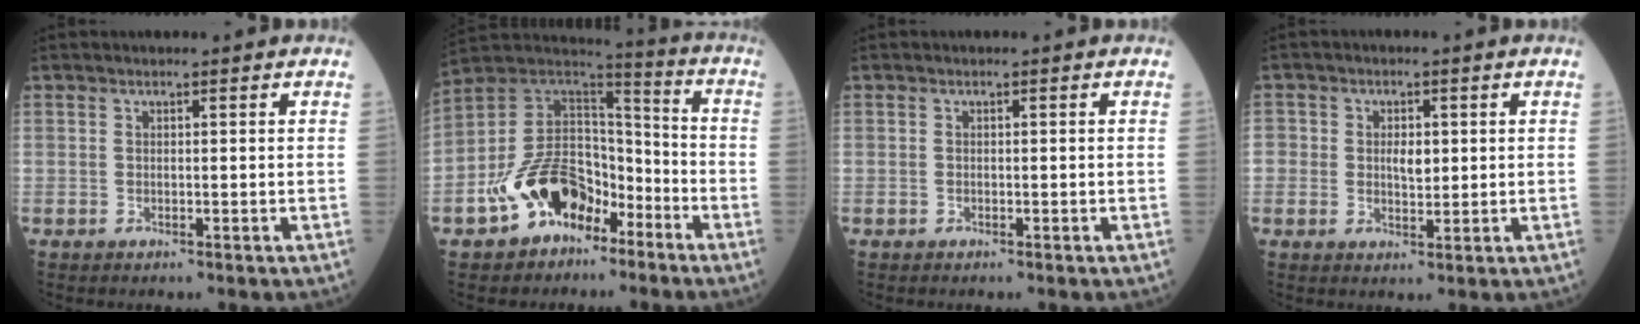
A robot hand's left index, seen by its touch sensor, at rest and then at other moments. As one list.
[{"total": 13.6, "force": [-7.4, 8.3, 7.8], "torque": [-0.167, 0.030, -0.133]}, {"total": 0.0}, {"total": 4.5, "force": [0.2, 3.3, 3.1], "torque": [-0.051, 0.007, 0.009]}]